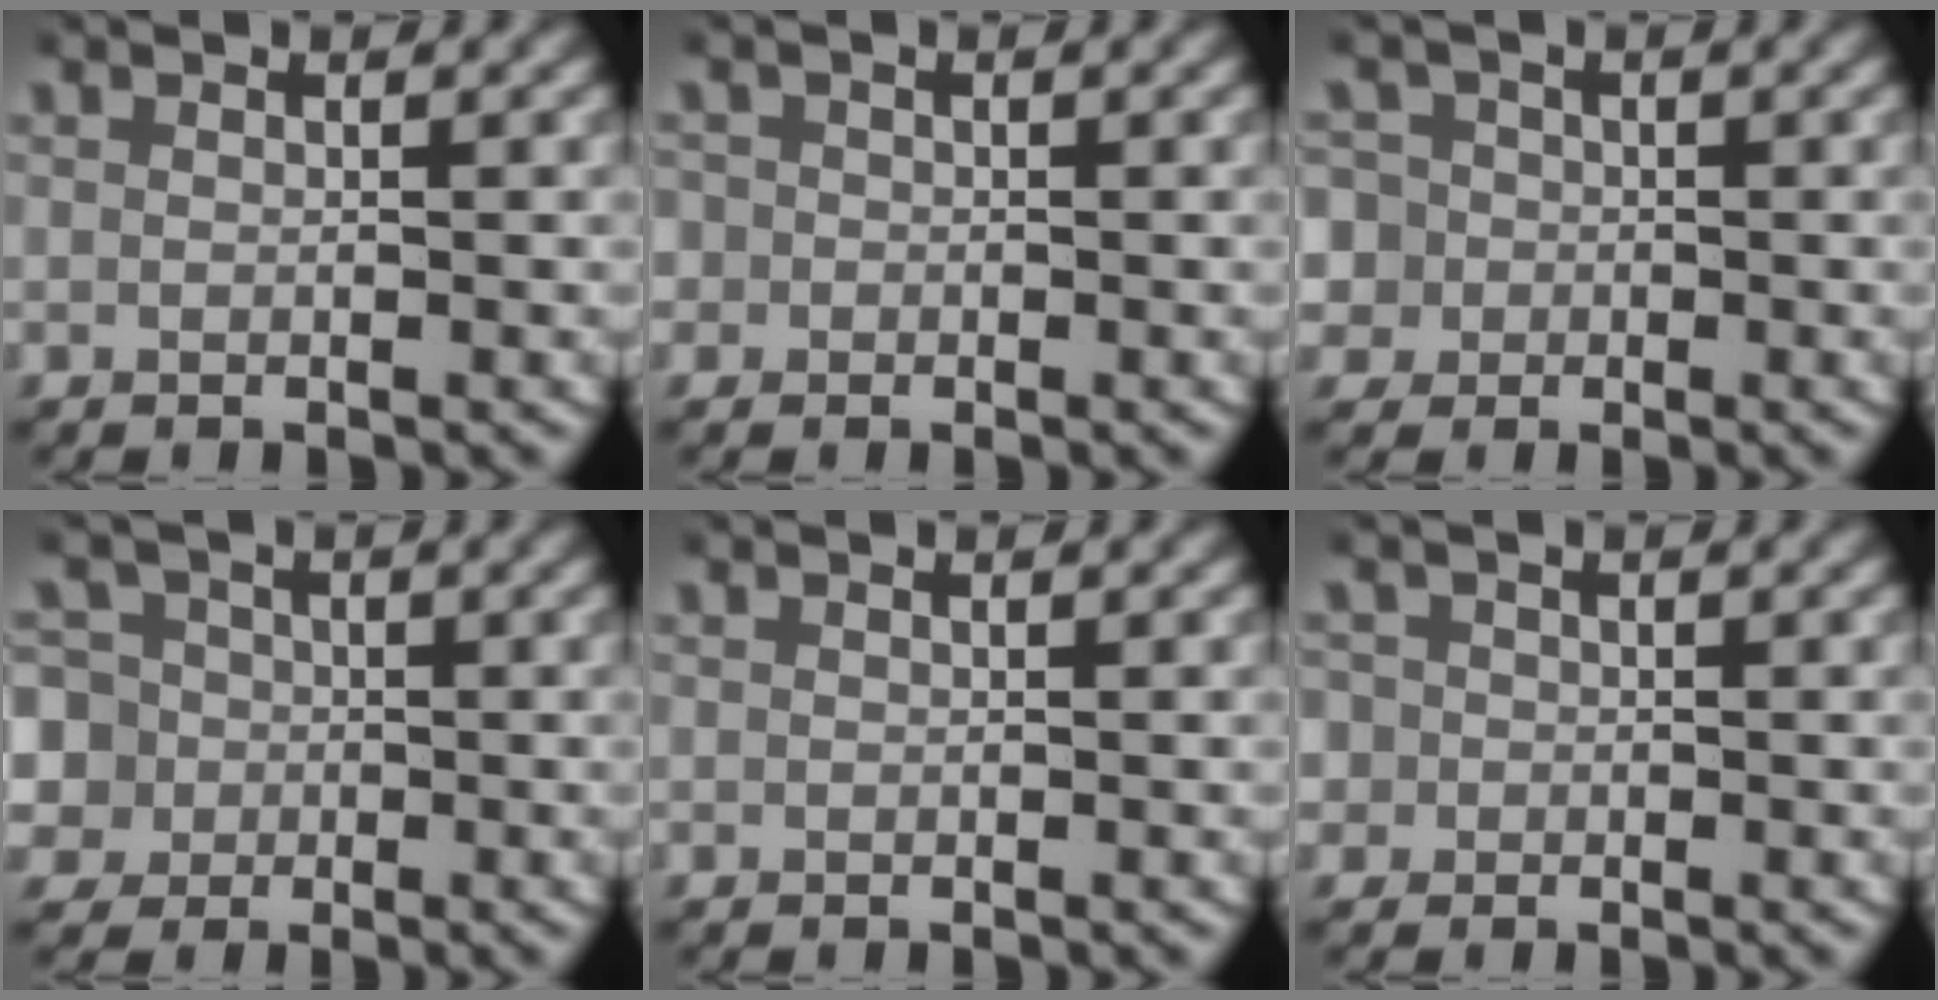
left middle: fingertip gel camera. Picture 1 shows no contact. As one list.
[{"total": 1.8, "force": [-0.1, 1.8, 0.2], "torque": [-0.006, -0.003, -0.008]}, {"total": 6.2, "force": [-0.7, 5.9, 1.7], "torque": [-0.053, -0.022, -0.016]}, {"total": 9.1, "force": [-1.7, 8.6, 2.3], "torque": [-0.075, -0.038, -0.032]}, {"total": 0.0}, {"total": 2.7, "force": [-0.2, 2.7, 0.5], "torque": [-0.016, -0.007, -0.008]}]